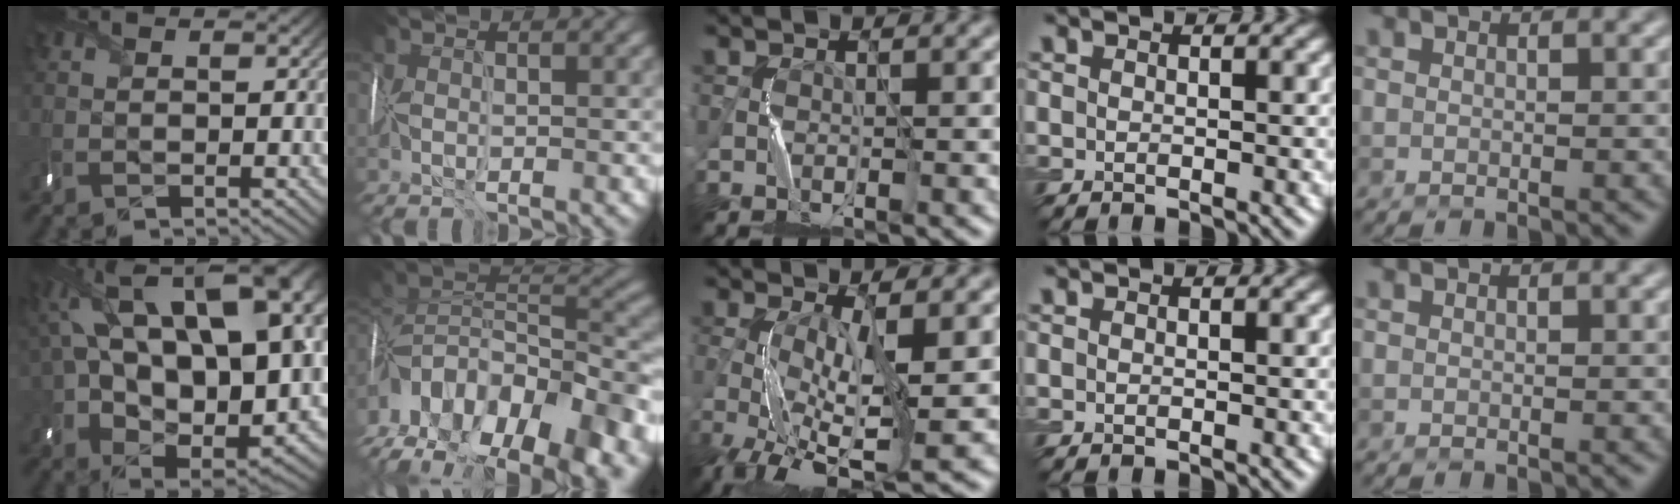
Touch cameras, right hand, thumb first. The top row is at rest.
{"thumb": {"total": 22.1, "force": [5.8, 12.8, 17.1], "torque": [-0.315, 0.010, 0.139]}, "index": {"total": 15.1, "force": [-6.5, 8.2, 10.9], "torque": [-0.196, 0.012, -0.094]}, "middle": {"total": 6.5, "force": [-2.1, 1.4, 5.9], "torque": [-0.120, -0.009, -0.042]}}